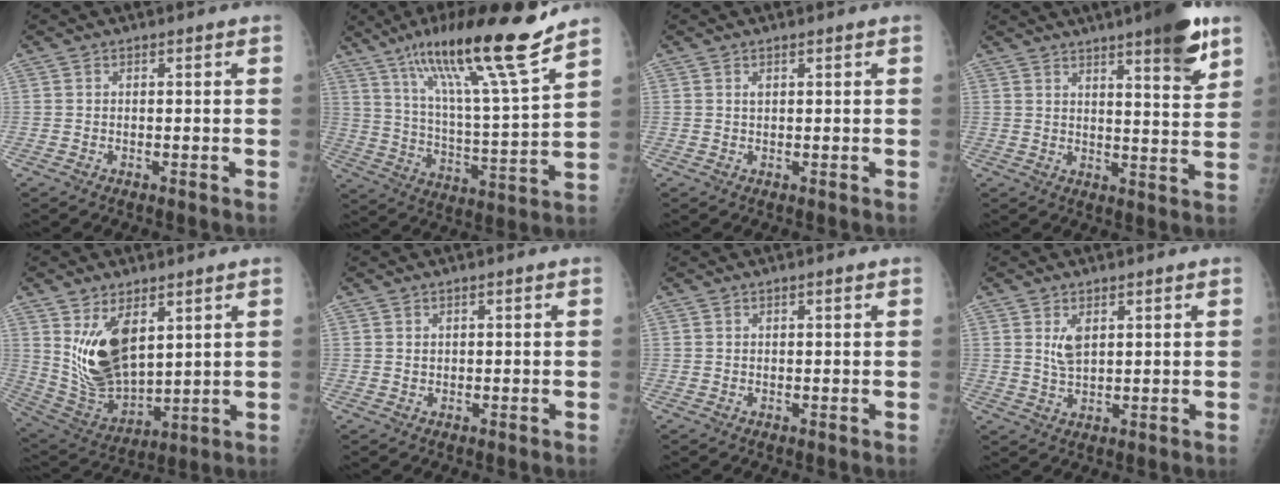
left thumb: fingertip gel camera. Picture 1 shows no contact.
{"total": 20.7, "force": [14.8, 1.2, 14.5], "torque": [-0.225, -0.067, 0.252]}
{"total": 0.8, "force": [0.5, 0.3, 0.6], "torque": [-0.012, 0.002, 0.011]}
{"total": 15.8, "force": [10.1, 2.0, 12.0], "torque": [-0.152, -0.059, 0.148]}
{"total": 14.0, "force": [5.2, 7.5, 10.7], "torque": [-0.173, -0.034, 0.123]}
{"total": 0.7, "force": [0.4, 0.4, 0.4], "torque": [-0.002, -0.003, 0.008]}
{"total": 0.7, "force": [0.5, 0.1, 0.5], "torque": [-0.008, 0.000, 0.008]}
{"total": 5.2, "force": [2.2, 2.5, 4.0], "torque": [-0.071, -0.017, 0.051]}